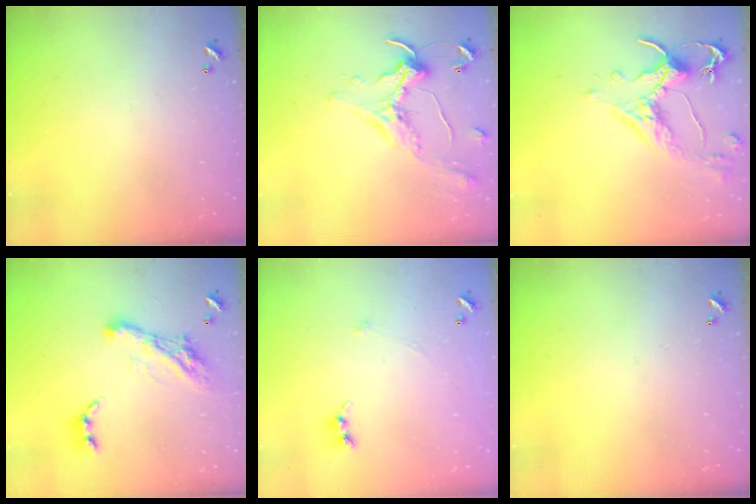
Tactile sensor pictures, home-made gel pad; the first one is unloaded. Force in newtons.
{"total": 0.0}
{"total": 2.5, "press": 2.1, "slide": 1.2}
{"total": 13.4, "press": 13.3, "slide": 1.4}
{"total": 4.1, "press": 4.1, "slide": 0.2}
{"total": 0.0}